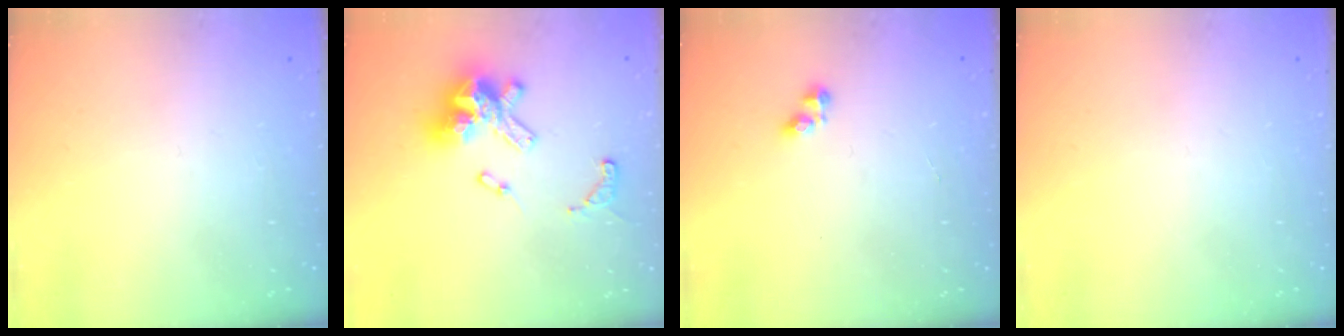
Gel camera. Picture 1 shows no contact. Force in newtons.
{"total": 15.0, "press": 14.9, "slide": 1.9}
{"total": 2.1, "press": 2.1, "slide": 0.3}
{"total": 0.0}